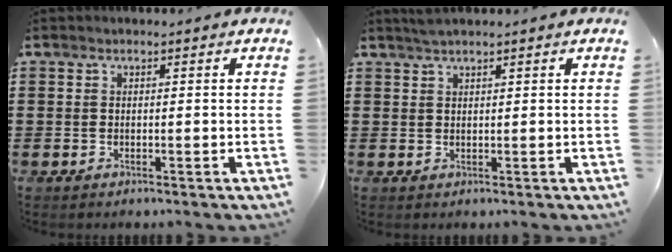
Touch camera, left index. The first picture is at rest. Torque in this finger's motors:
{"motor_torque": [0.19, -0.20, 0.15, 0.04]}